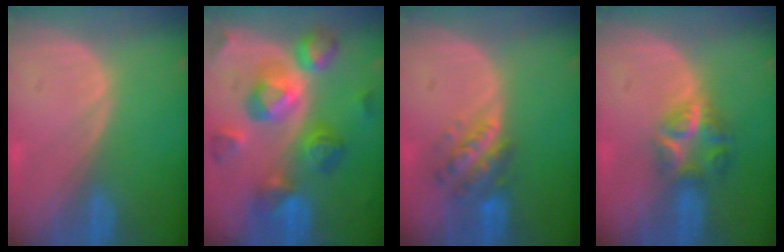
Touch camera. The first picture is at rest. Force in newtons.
{"total": 11.4, "press": 11.4, "slide": 0.9}
{"total": 5.7, "press": 5.4, "slide": 1.7}
{"total": 6.1, "press": 5.5, "slide": 2.7}